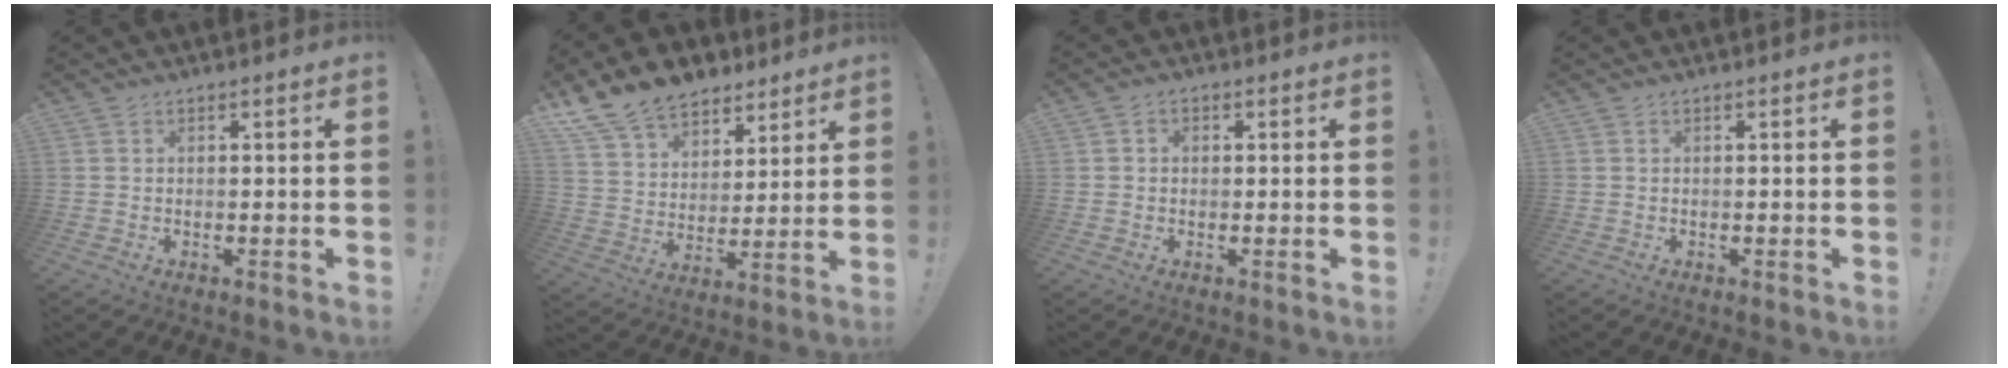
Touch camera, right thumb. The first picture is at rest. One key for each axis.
{"total": 15.3, "fx": 11.5, "fy": 9.0, "fz": 4.6, "tx": -0.091, "ty": -0.075, "tz": 0.219}
{"total": 1.6, "fx": -0.3, "fy": 1.4, "fz": 0.8, "tx": -0.008, "ty": 0.004, "tz": -0.007}
{"total": 0.0}